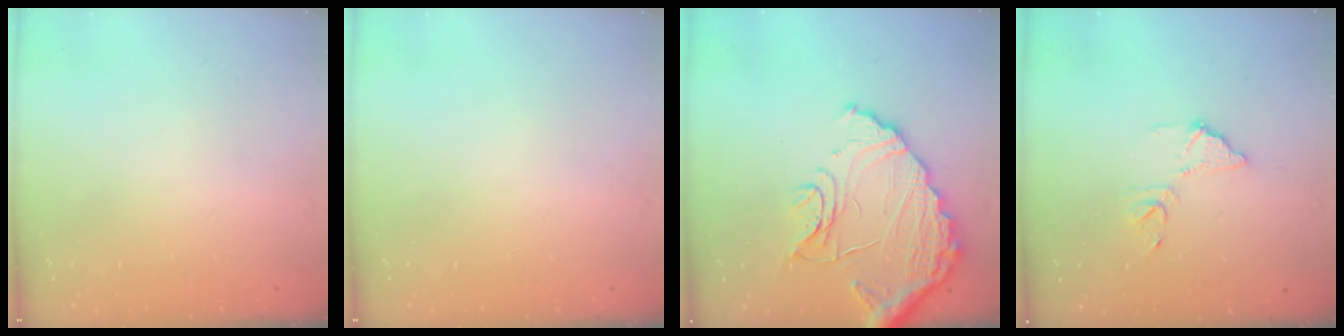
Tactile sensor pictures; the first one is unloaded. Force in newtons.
{"total": 0.0}
{"total": 16.2, "press": 16.1, "slide": 1.4}
{"total": 8.8, "press": 8.7, "slide": 0.7}